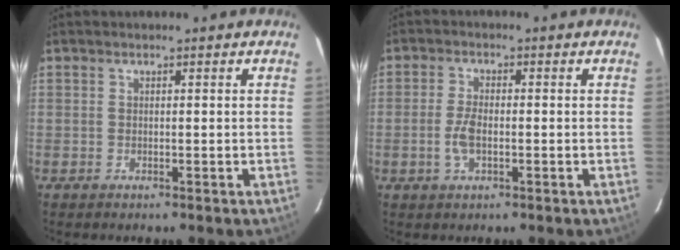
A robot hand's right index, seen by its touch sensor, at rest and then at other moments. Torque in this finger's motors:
{"motor_torque": [0.45, -0.30, 0.32, 0.05]}